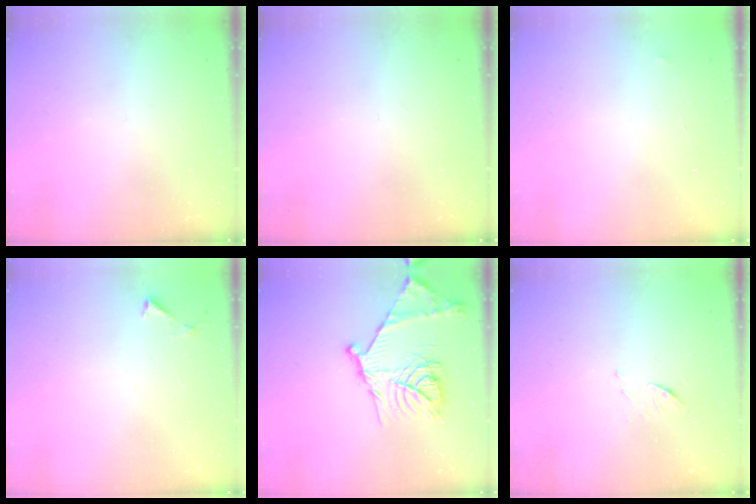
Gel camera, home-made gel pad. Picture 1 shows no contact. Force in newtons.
{"total": 0.0}
{"total": 4.0, "press": 4.0, "slide": 0.2}
{"total": 3.2, "press": 3.2, "slide": 0.2}
{"total": 19.6, "press": 19.6, "slide": 1.5}
{"total": 5.0, "press": 4.9, "slide": 0.4}